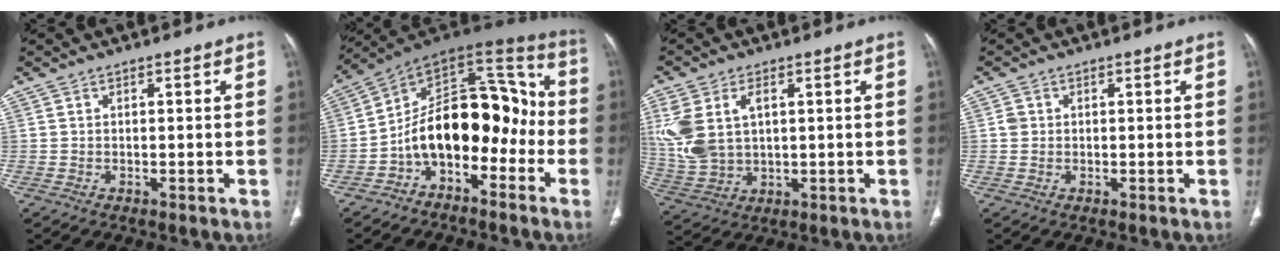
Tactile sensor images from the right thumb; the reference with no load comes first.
{"total": 17.7, "force": [-5.3, 11.0, 12.8], "torque": [-0.158, 0.102, -0.094]}
{"total": 12.3, "force": [2.9, 7.9, 9.0], "torque": [-0.206, 0.005, 0.071]}
{"total": 1.4, "force": [0.2, 1.3, 0.4], "torque": [-0.002, 0.003, 0.004]}